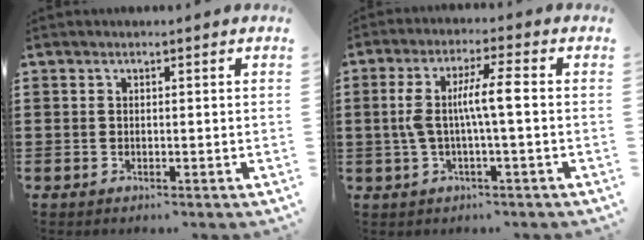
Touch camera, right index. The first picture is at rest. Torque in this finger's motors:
{"motor_torque": [1.14, -0.47, 0.56, 0.18]}